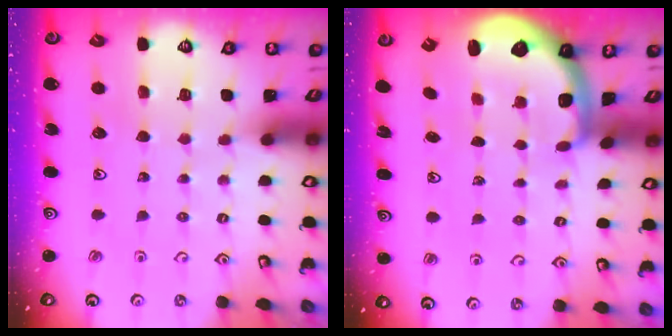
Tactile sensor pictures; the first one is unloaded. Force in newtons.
{"total": 1.7, "press": 1.6, "slide": 0.4}